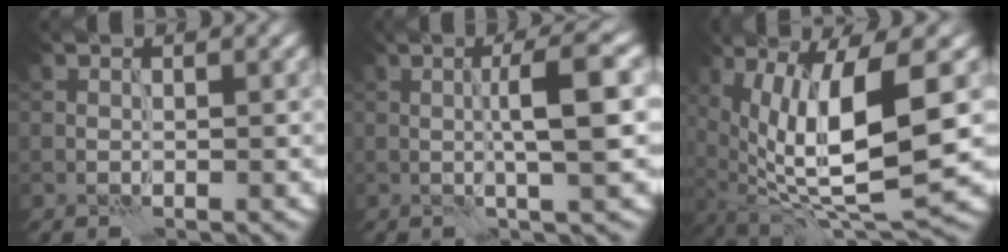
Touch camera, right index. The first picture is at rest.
{"total": 5.1, "force": [0.1, 0.5, 5.1], "torque": [-0.082, 0.012, -0.002]}
{"total": 11.8, "force": [0.3, 4.0, 11.1], "torque": [-0.194, -0.018, 0.011]}